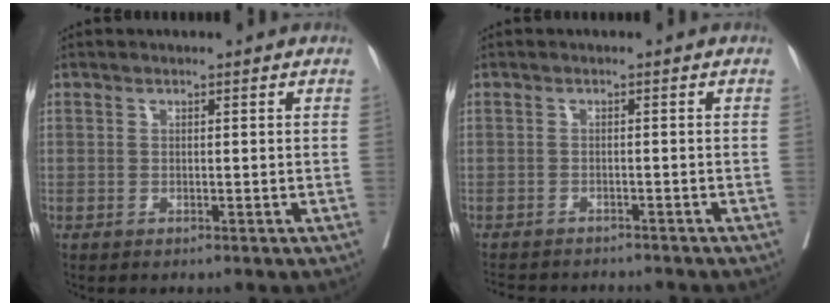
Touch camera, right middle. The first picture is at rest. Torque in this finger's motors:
{"motor_torque": [0.35, -0.55, 0.04, 0.02]}